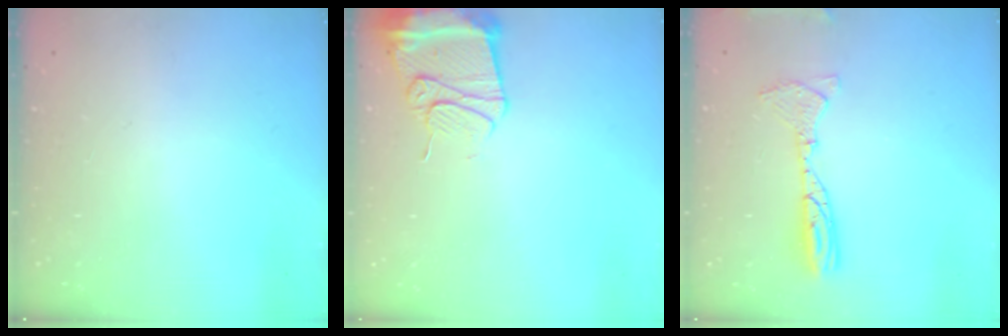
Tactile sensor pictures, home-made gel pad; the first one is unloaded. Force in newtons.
{"total": 13.2, "press": 13.2, "slide": 1.4}
{"total": 10.6, "press": 10.4, "slide": 2.2}